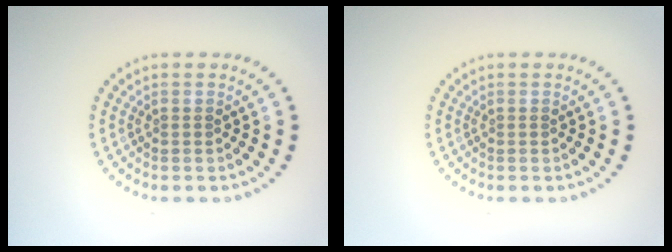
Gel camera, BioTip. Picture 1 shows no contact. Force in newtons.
{"total": 0.0}